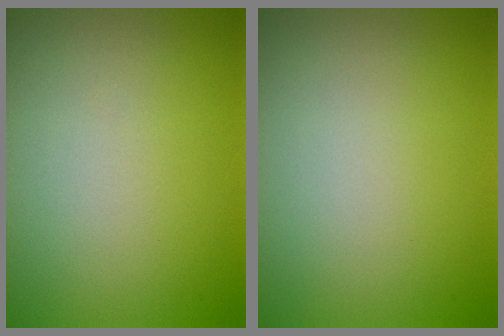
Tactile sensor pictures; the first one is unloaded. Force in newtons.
{"total": 0.0}